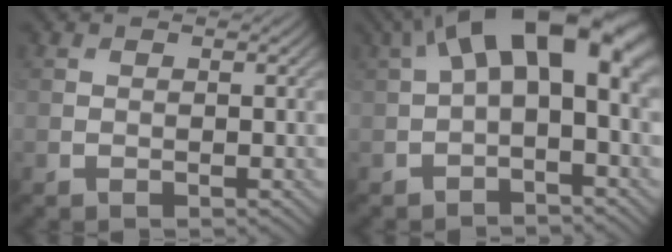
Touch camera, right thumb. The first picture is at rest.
{"total": 12.0, "force": [2.8, 5.5, 10.3], "torque": [-0.169, 0.017, 0.043]}